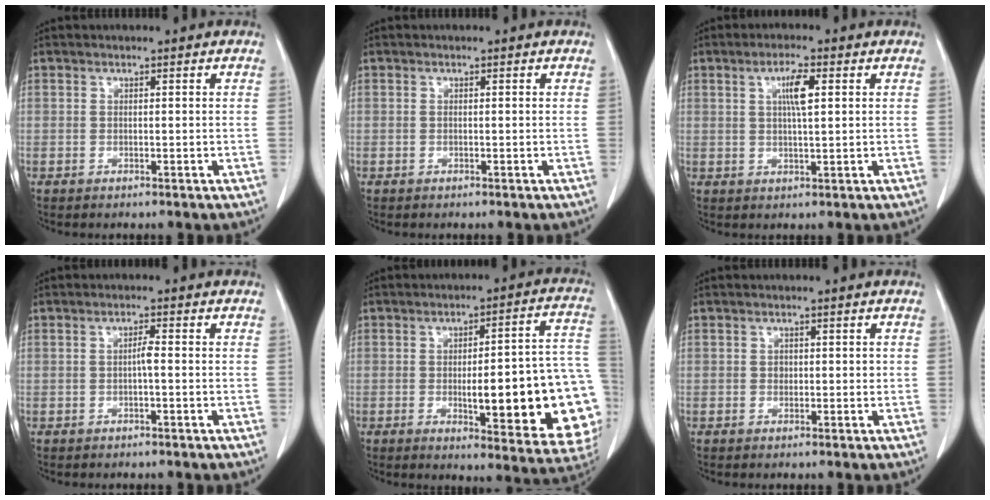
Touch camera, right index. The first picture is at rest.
{"total": 0.0}
{"total": 4.4, "force": [1.3, 0.5, 4.1], "torque": [-0.075, 0.000, 0.023]}
{"total": 1.5, "force": [-0.3, 0.1, 1.4], "torque": [-0.026, 0.003, -0.004]}
{"total": 21.7, "force": [-3.9, 4.5, 20.9], "torque": [-0.179, 0.022, -0.030]}
{"total": 1.2, "force": [0.0, 1.0, 0.7], "torque": [-0.007, 0.003, 0.000]}